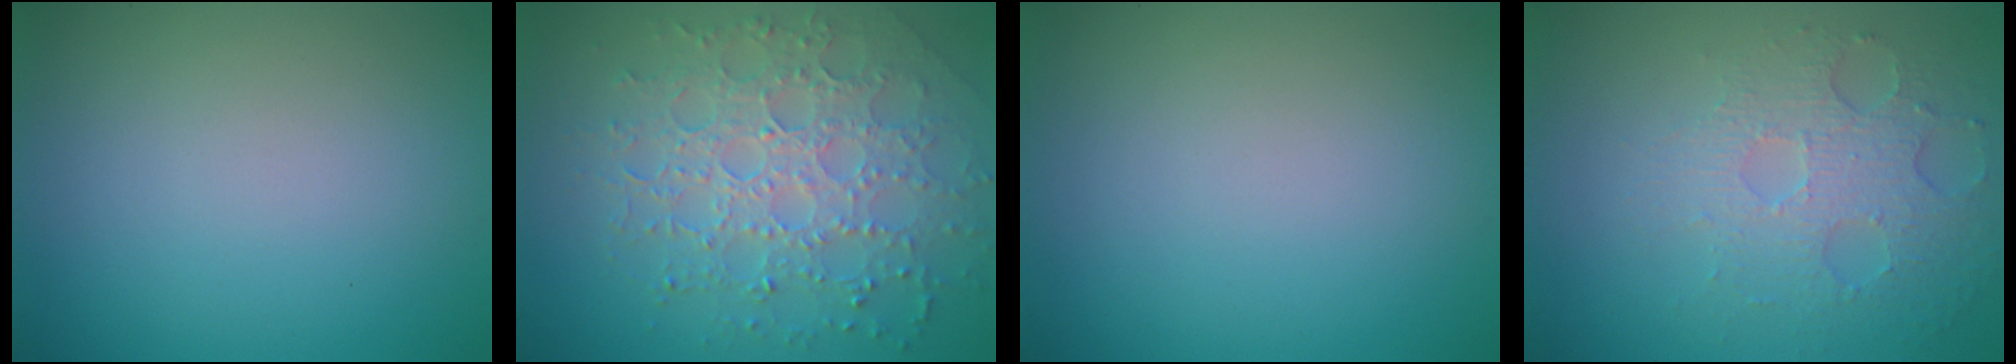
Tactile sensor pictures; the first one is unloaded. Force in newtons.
{"total": 7.2, "press": 5.2, "slide": 5.0}
{"total": 0.0}
{"total": 4.0, "press": 3.2, "slide": 2.5}